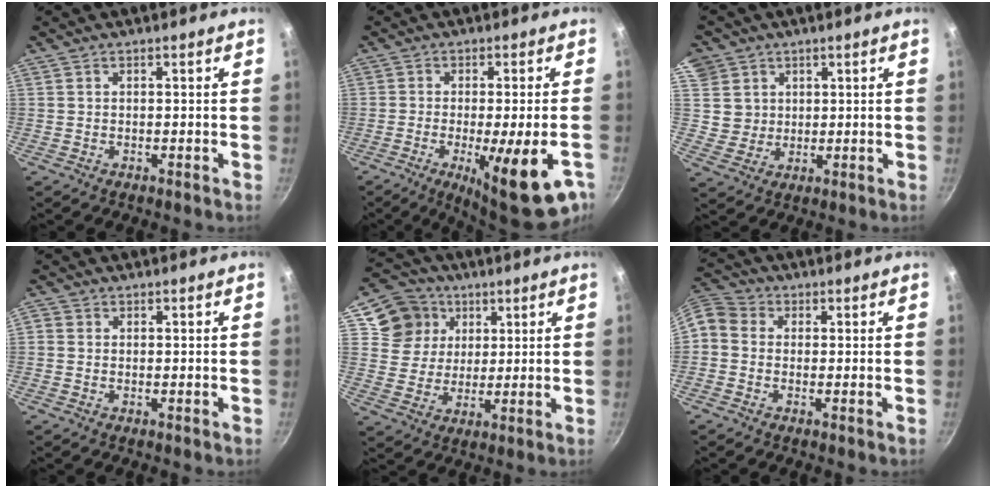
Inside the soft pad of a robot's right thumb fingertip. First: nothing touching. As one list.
[{"total": 16.5, "force": [-7.4, 3.5, 14.3], "torque": [-0.182, -0.004, -0.098]}, {"total": 7.5, "force": [3.2, 6.6, 1.2], "torque": [0.022, -0.005, 0.063]}, {"total": 1.0, "force": [-0.2, 0.8, 0.6], "torque": [-0.019, 0.004, -0.007]}, {"total": 11.0, "force": [4.4, 9.7, 2.8], "torque": [-0.021, -0.003, 0.072]}, {"total": 6.6, "force": [-0.9, 5.4, 3.5], "torque": [-0.079, 0.033, -0.036]}]